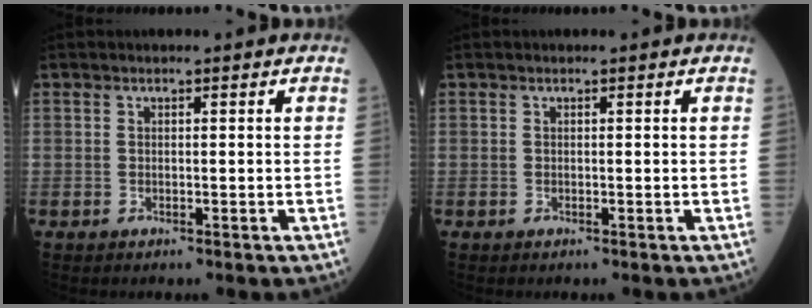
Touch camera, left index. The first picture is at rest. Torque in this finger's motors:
{"motor_torque": [0.04, 0.01, 0.00, 0.00]}